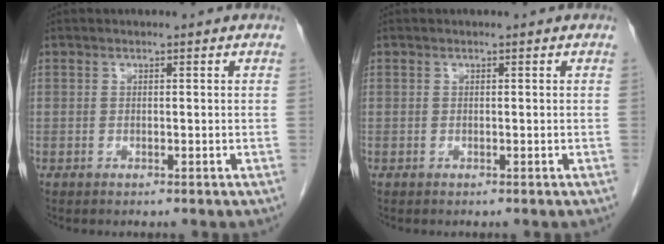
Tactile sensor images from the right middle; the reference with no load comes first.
{"total": 0.0}